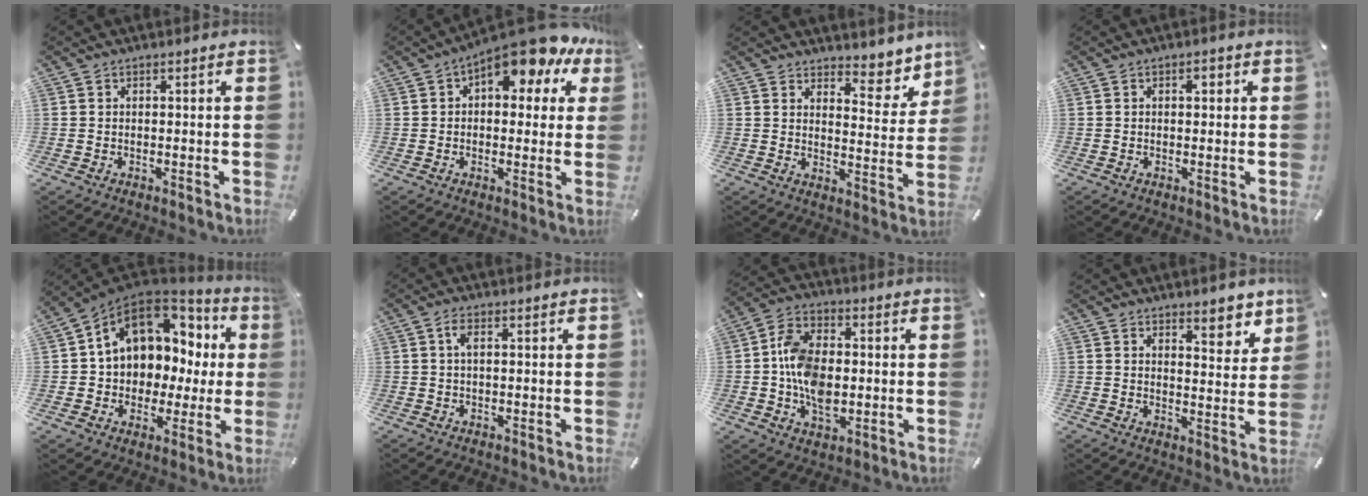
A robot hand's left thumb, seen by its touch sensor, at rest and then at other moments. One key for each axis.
{"total": 12.2, "fx": 7.4, "fy": 5.4, "fz": 8.0, "tx": -0.107, "ty": -0.049, "tz": 0.129}
{"total": 8.2, "fx": 6.6, "fy": 4.1, "fz": 2.5, "tx": -0.005, "ty": -0.066, "tz": 0.112}
{"total": 2.1, "fx": 0.5, "fy": 1.1, "fz": 1.7, "tx": -0.018, "ty": 0.001, "tz": 0.004}
{"total": 13.2, "fx": 5.4, "fy": 10.1, "fz": 6.5, "tx": -0.125, "ty": -0.028, "tz": 0.102}
{"total": 2.0, "fx": 0.4, "fy": 0.6, "fz": 1.9, "tx": -0.039, "ty": 0.003, "tz": 0.005}
{"total": 11.7, "fx": -1.3, "fy": 8.1, "fz": 8.5, "tx": -0.176, "ty": 0.012, "tz": -0.021}
{"total": 6.7, "fx": 5.5, "fy": 3.0, "fz": 2.4, "tx": -0.009, "ty": -0.046, "tz": 0.092}